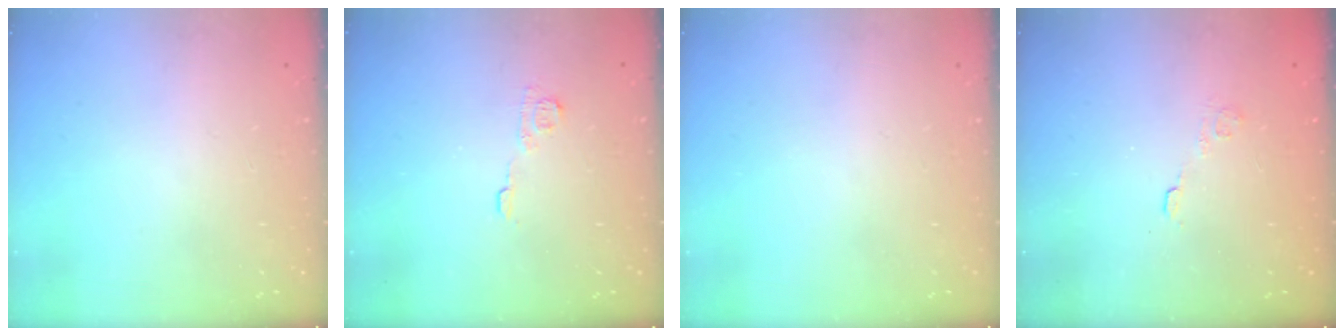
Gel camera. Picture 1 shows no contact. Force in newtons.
{"total": 5.4, "press": 5.4, "slide": 0.3}
{"total": 0.0}
{"total": 2.4, "press": 2.1, "slide": 1.3}